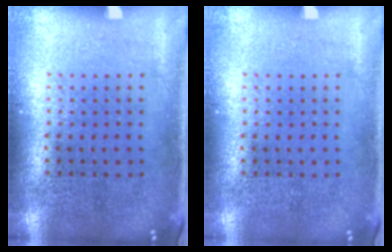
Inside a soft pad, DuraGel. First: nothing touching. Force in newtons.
{"total": 0.0}